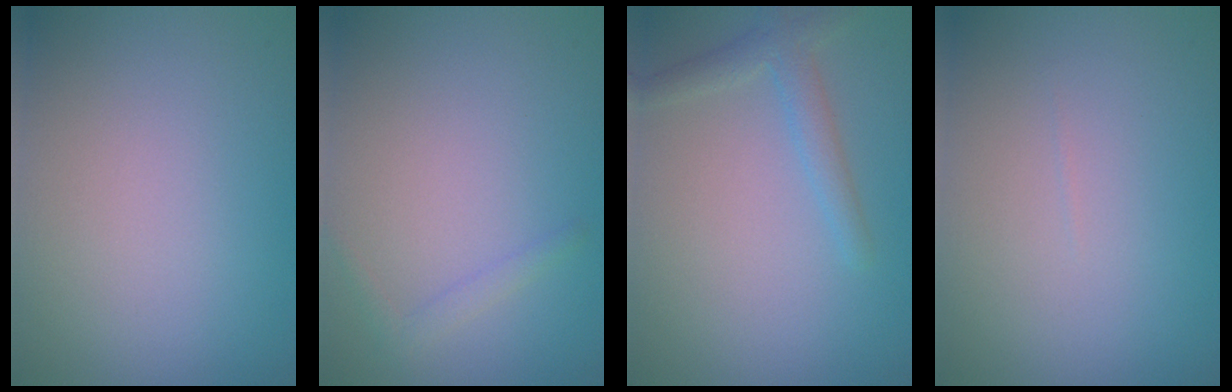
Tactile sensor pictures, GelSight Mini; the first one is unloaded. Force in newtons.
{"total": 1.1, "press": 1.1, "slide": 0.1}
{"total": 2.2, "press": 2.2, "slide": 0.0}
{"total": 0.0}